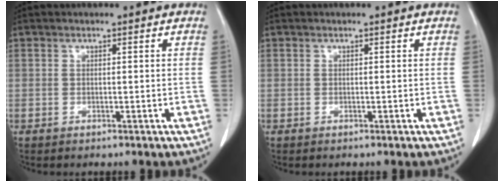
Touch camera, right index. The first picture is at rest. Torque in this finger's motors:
{"motor_torque": [0.00, 0.00, 0.00, 0.00]}